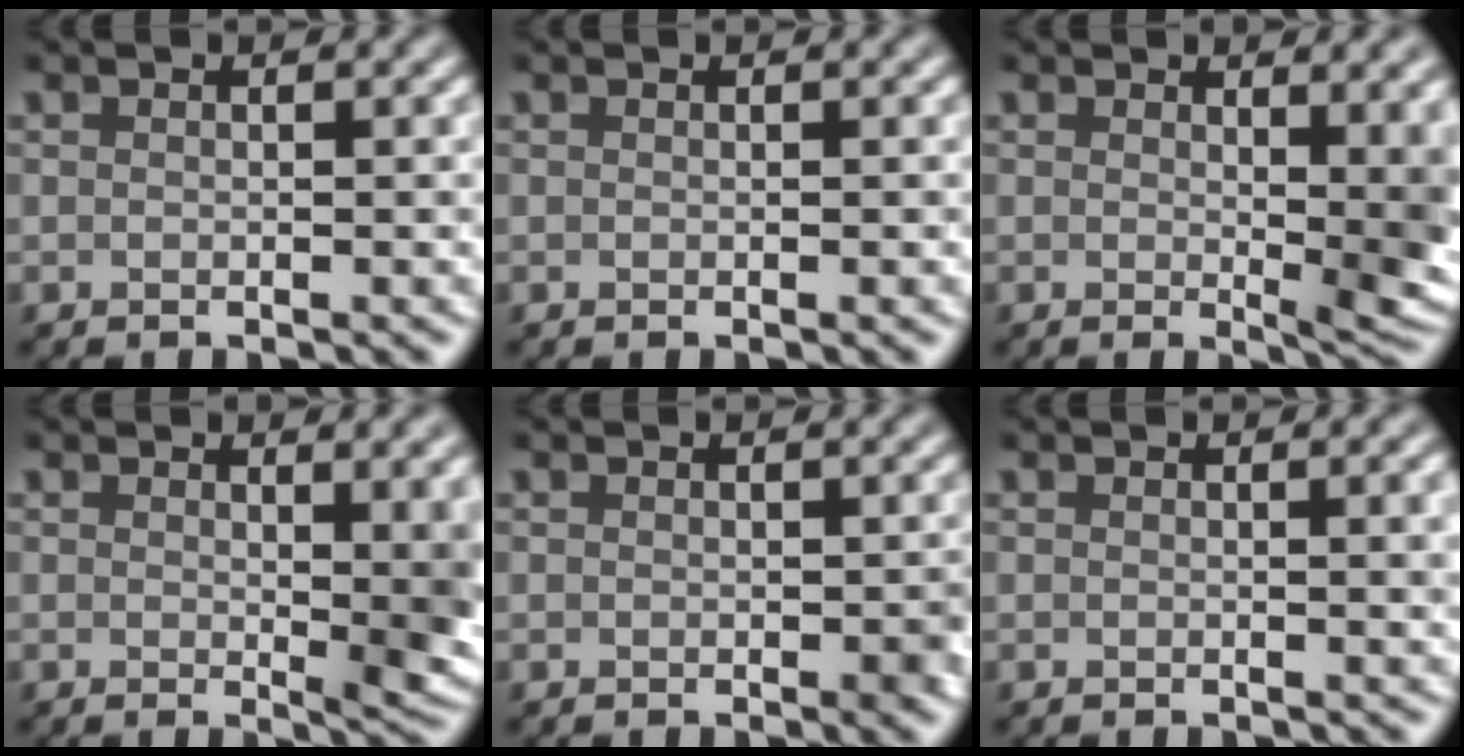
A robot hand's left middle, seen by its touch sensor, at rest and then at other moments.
{"total": 0.0}
{"total": 6.6, "force": [1.1, 2.3, 6.1], "torque": [-0.066, -0.016, 0.025]}
{"total": 5.2, "force": [0.9, 1.4, 4.9], "torque": [-0.059, -0.011, 0.020]}
{"total": 1.0, "force": [0.0, 0.6, 0.7], "torque": [-0.010, -0.002, 0.000]}
{"total": 2.1, "force": [0.5, 0.5, 2.0], "torque": [-0.021, 0.002, 0.008]}